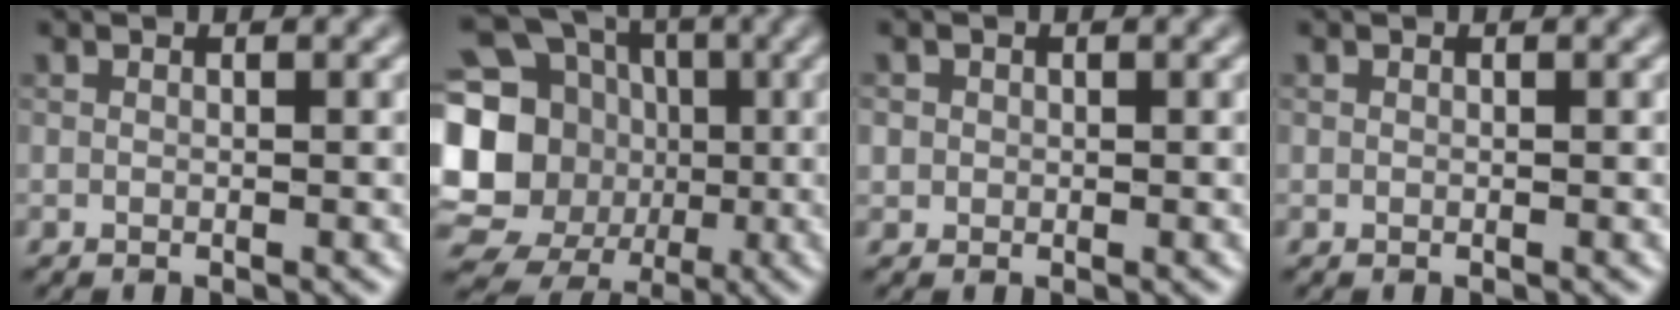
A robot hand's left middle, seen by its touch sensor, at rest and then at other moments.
{"total": 20.1, "force": [-1.1, 18.5, 7.9], "torque": [-0.191, 0.005, -0.059]}
{"total": 0.9, "force": [0.1, 0.9, 0.1], "torque": [0.009, -0.002, 0.001]}
{"total": 0.0}